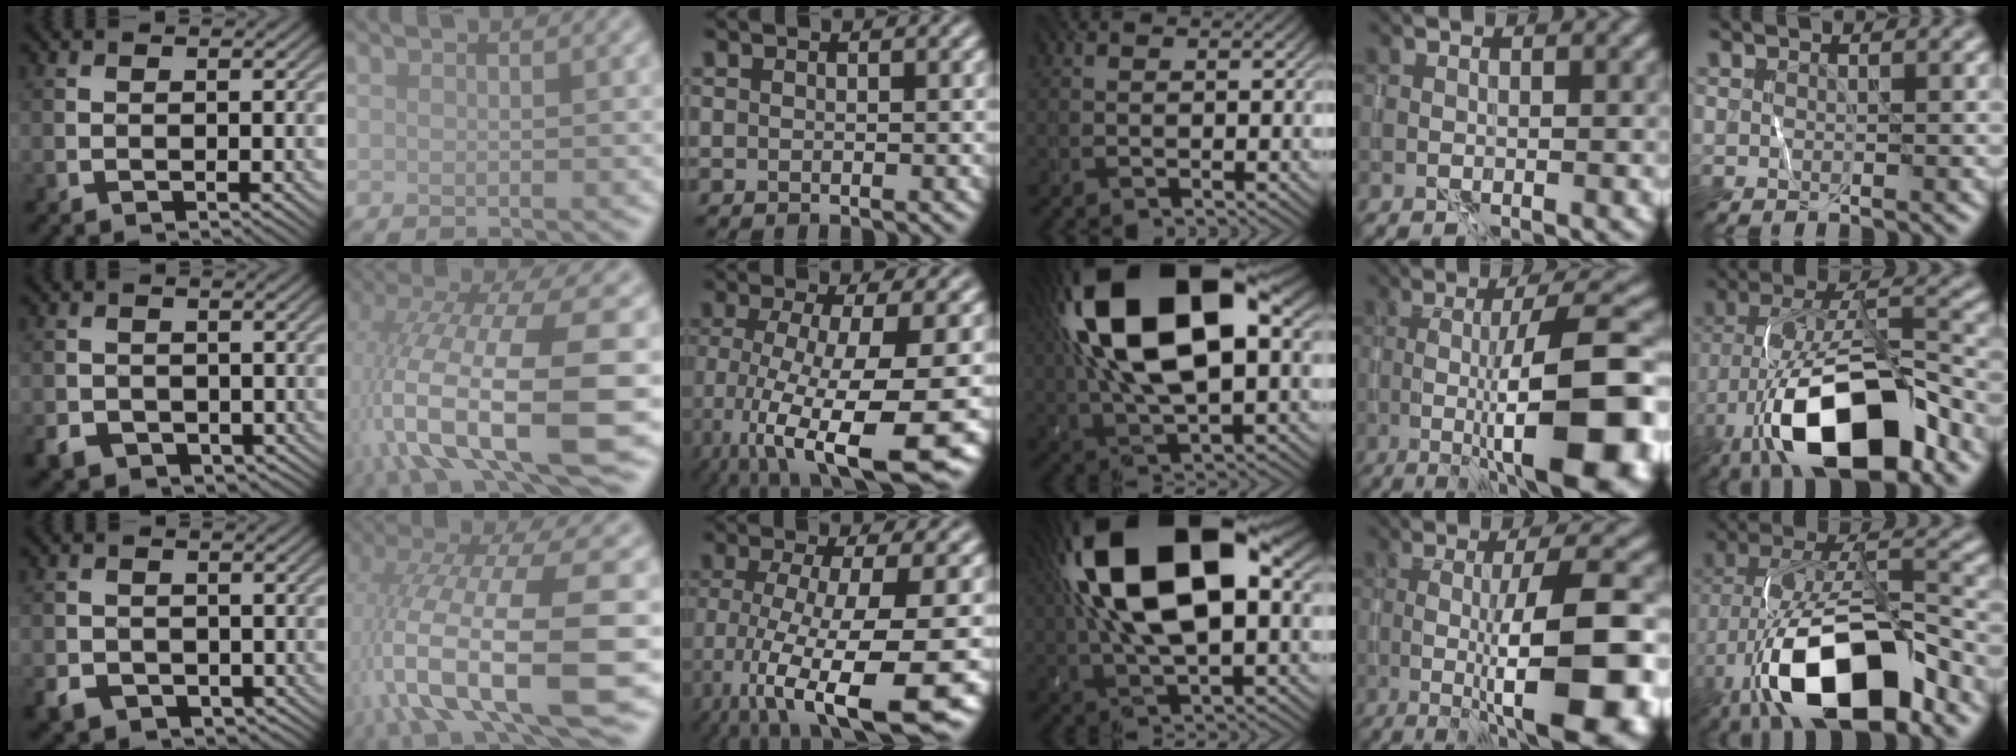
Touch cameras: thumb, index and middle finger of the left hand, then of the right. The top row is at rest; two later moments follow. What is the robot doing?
{"motion": "wrap", "object": "ribbon"}